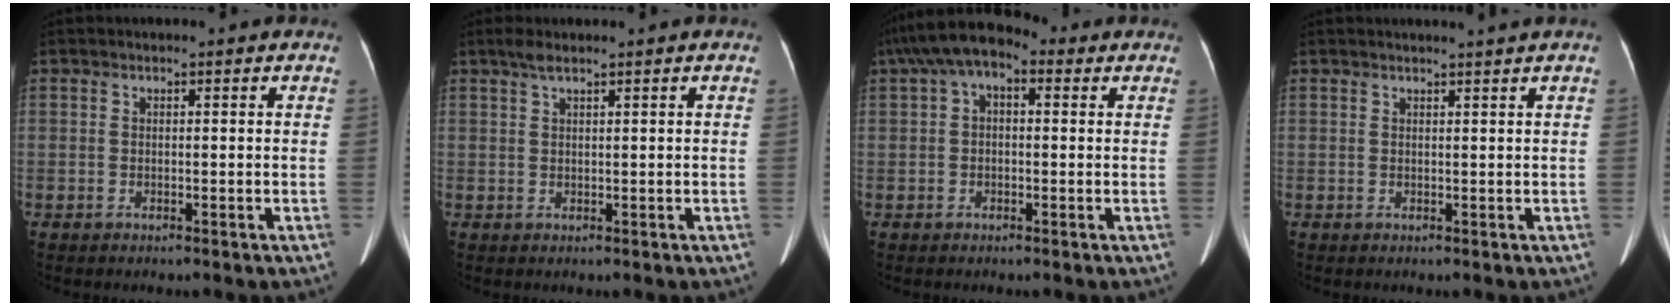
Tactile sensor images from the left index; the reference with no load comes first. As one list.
[{"total": 1.6, "force": [1.2, 0.0, 1.1], "torque": [-0.026, 0.013, 0.029]}, {"total": 7.8, "force": [3.2, 3.9, 6.0], "torque": [-0.112, 0.049, 0.050]}, {"total": 2.4, "force": [2.1, -0.7, 0.9], "torque": [-0.011, 0.001, 0.029]}]